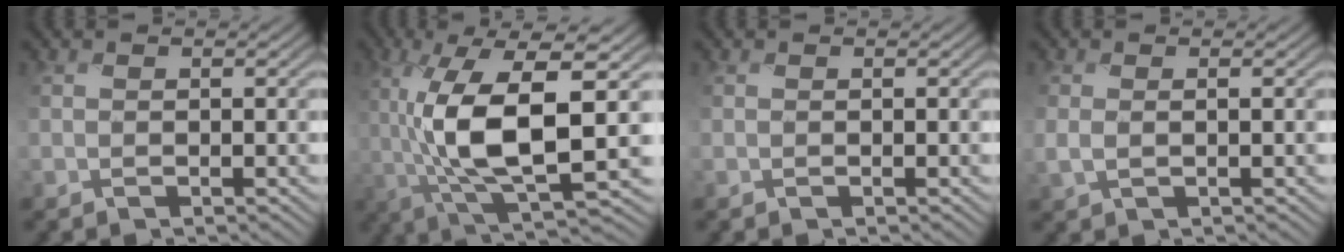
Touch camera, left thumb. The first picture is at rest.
{"total": 12.5, "force": [-0.8, 4.3, 11.7], "torque": [-0.238, -0.003, -0.010]}
{"total": 0.0}
{"total": 2.0, "force": [0.1, 0.9, 1.7], "torque": [-0.045, -0.003, 0.003]}